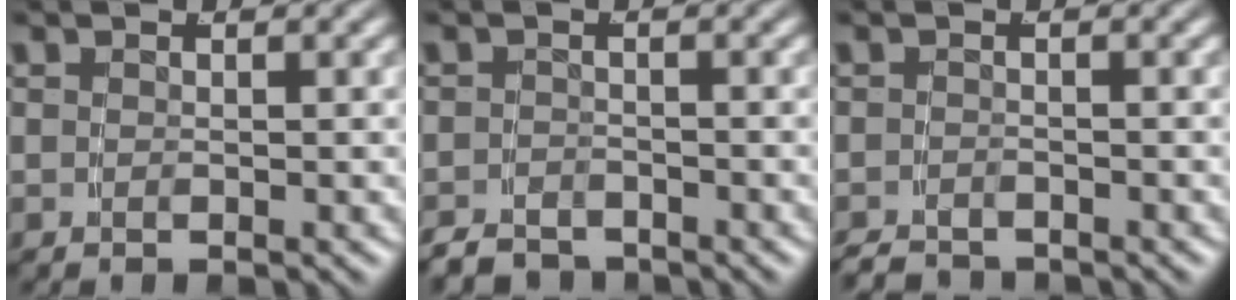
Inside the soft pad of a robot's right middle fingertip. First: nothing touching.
{"total": 3.0, "force": [-2.9, 0.8, 0.2], "torque": [0.005, -0.015, -0.046]}
{"total": 2.2, "force": [-2.2, 0.1, -0.2], "torque": [0.005, -0.015, -0.032]}